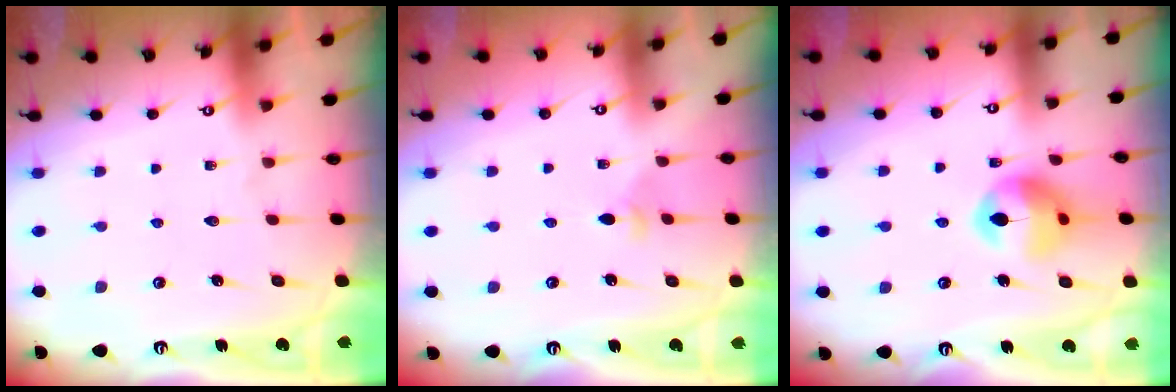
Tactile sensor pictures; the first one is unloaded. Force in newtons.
{"total": 3.6, "press": 3.6, "slide": 0.7}
{"total": 13.3, "press": 13.2, "slide": 1.4}